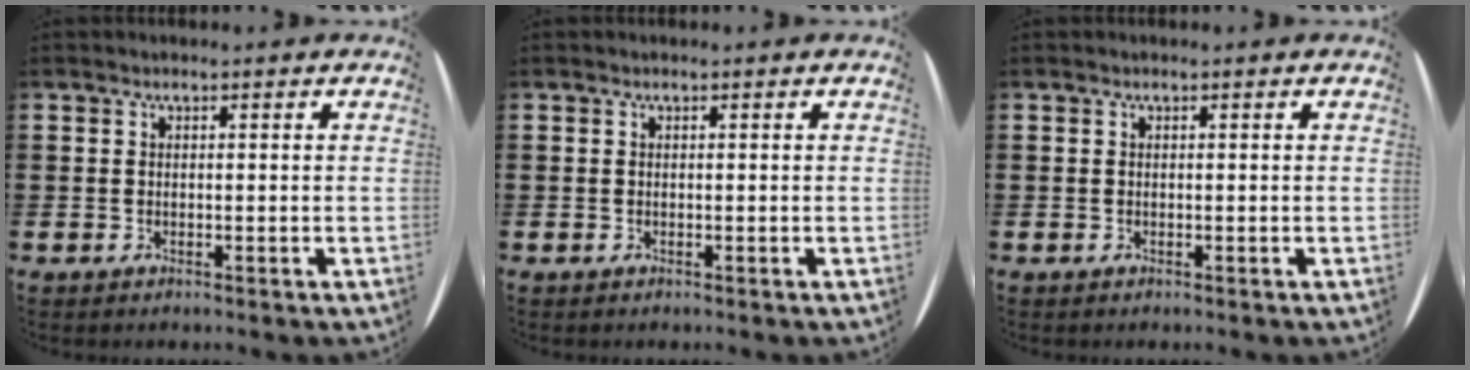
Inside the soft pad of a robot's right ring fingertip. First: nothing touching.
{"total": 0.0}
{"total": 0.0}